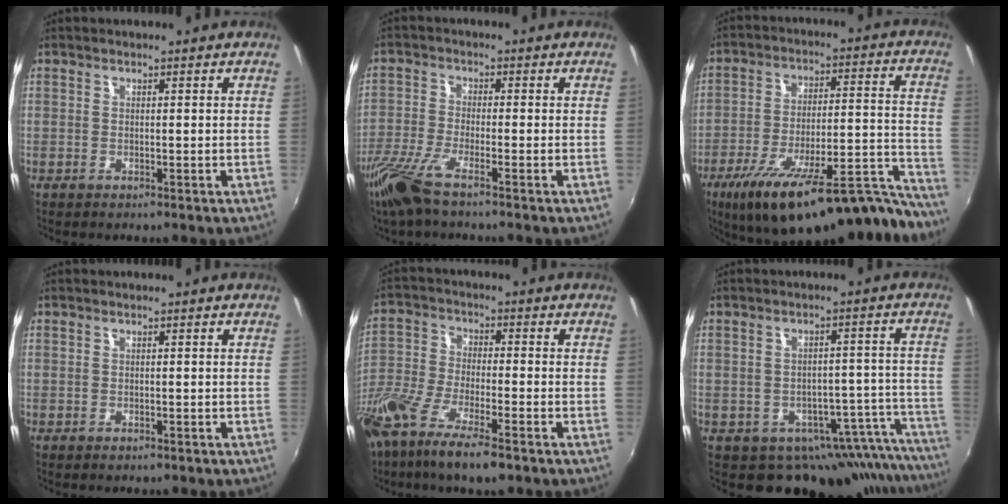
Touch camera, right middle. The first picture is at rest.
{"total": 7.8, "force": [-5.7, 0.8, 5.3], "torque": [-0.127, -0.024, -0.116]}
{"total": 28.2, "force": [-22.4, 6.6, 15.8], "torque": [-0.226, -0.011, -0.315]}
{"total": 0.0}
{"total": 15.4, "force": [-10.3, 3.6, 10.9], "torque": [-0.237, -0.048, -0.200]}
{"total": 16.9, "force": [-14.7, 6.6, 5.0], "torque": [-0.043, 0.017, -0.186]}